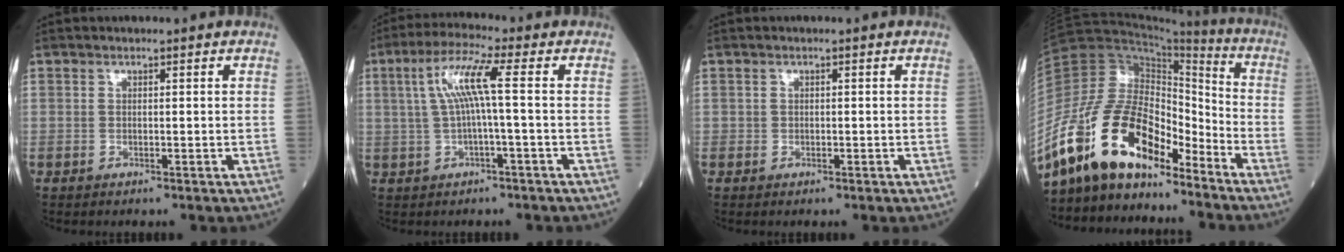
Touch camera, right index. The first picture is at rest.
{"total": 7.0, "force": [0.9, -0.3, 7.0], "torque": [-0.143, 0.020, 0.019]}
{"total": 0.6, "force": [0.0, 0.6, 0.2], "torque": [-0.004, 0.000, 0.000]}
{"total": 17.0, "force": [-13.2, 6.1, 8.8], "torque": [-0.174, 0.038, -0.243]}